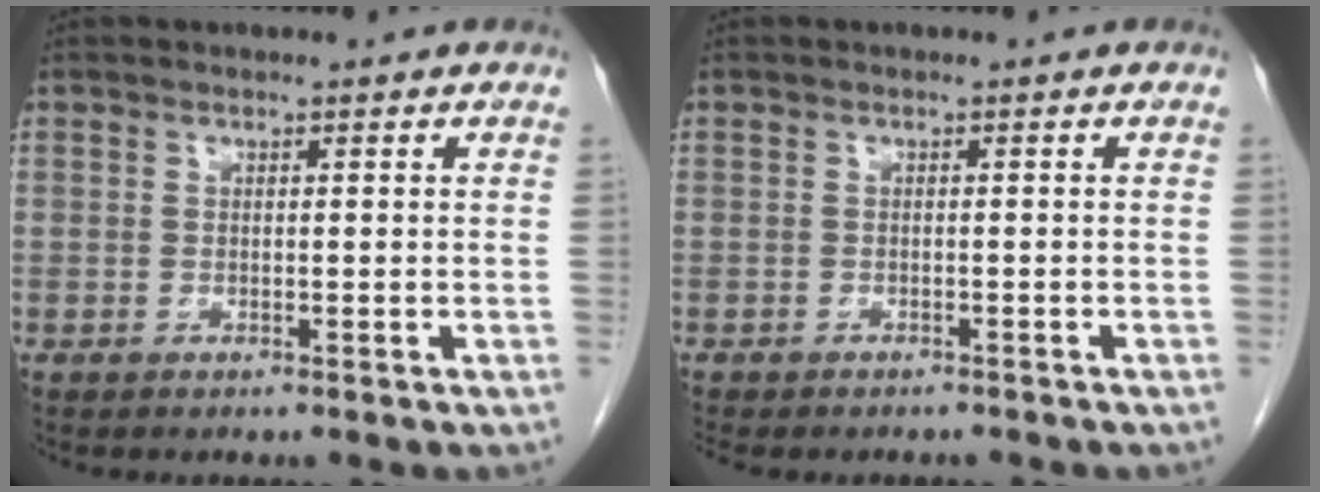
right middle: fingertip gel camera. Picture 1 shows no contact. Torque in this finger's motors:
{"motor_torque": [1.08, -1.06, 0.09, 0.07]}